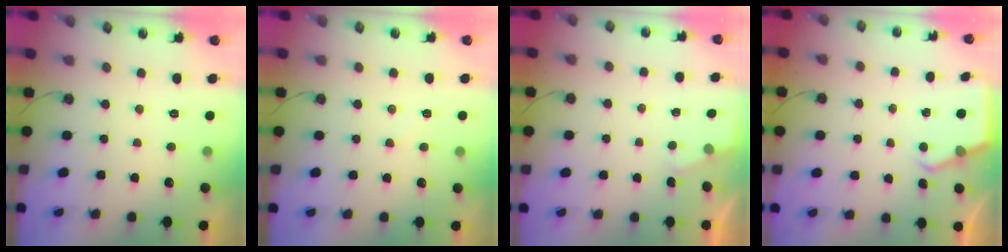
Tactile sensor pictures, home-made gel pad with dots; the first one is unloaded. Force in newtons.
{"total": 3.6, "press": 3.6, "slide": 0.5}
{"total": 1.8, "press": 1.8, "slide": 0.3}
{"total": 2.8, "press": 2.8, "slide": 0.0}